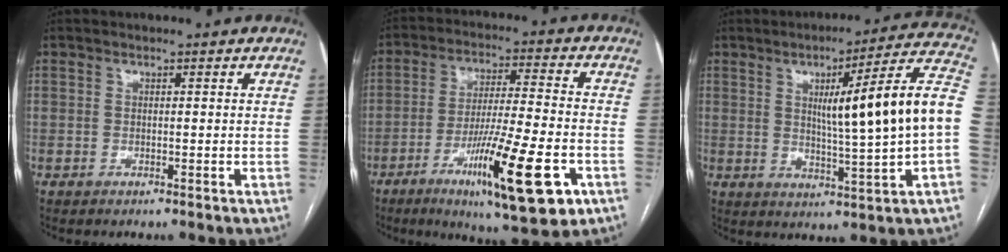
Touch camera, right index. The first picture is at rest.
{"total": 17.5, "force": [-7.6, 1.3, 15.7], "torque": [-0.248, -0.028, -0.120]}
{"total": 16.6, "force": [1.2, -0.8, 16.5], "torque": [-0.230, 0.015, 0.016]}